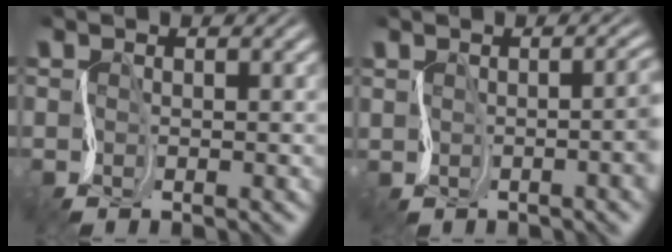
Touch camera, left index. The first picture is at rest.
{"total": 1.8, "force": [0.0, 0.3, 1.8], "torque": [-0.019, -0.002, 0.009]}